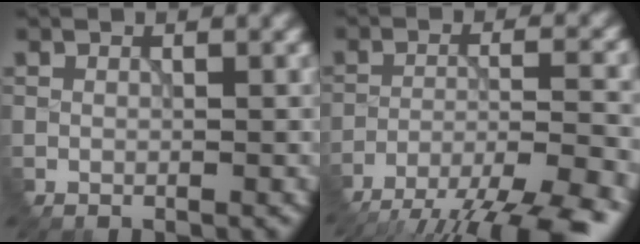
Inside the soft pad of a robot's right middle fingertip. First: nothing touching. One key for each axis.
{"total": 11.9, "fx": -9.8, "fy": 2.3, "fz": 6.3, "tx": -0.102, "ty": -0.014, "tz": -0.133}